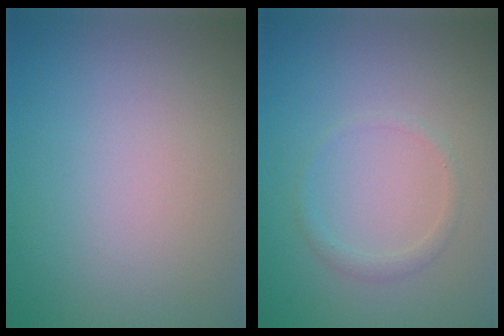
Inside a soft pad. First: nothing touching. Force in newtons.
{"total": 1.1, "press": 1.0, "slide": 0.1}